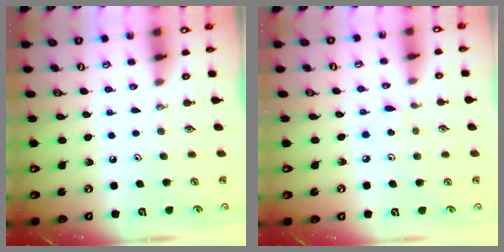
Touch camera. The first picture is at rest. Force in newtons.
{"total": 2.7, "press": 2.7, "slide": 0.4}